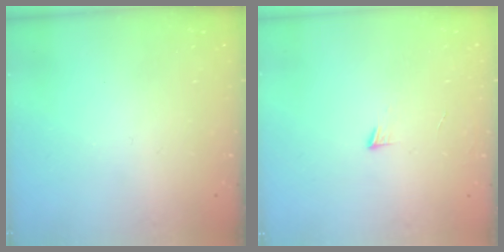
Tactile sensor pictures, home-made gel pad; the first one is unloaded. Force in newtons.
{"total": 4.3, "press": 4.2, "slide": 0.4}